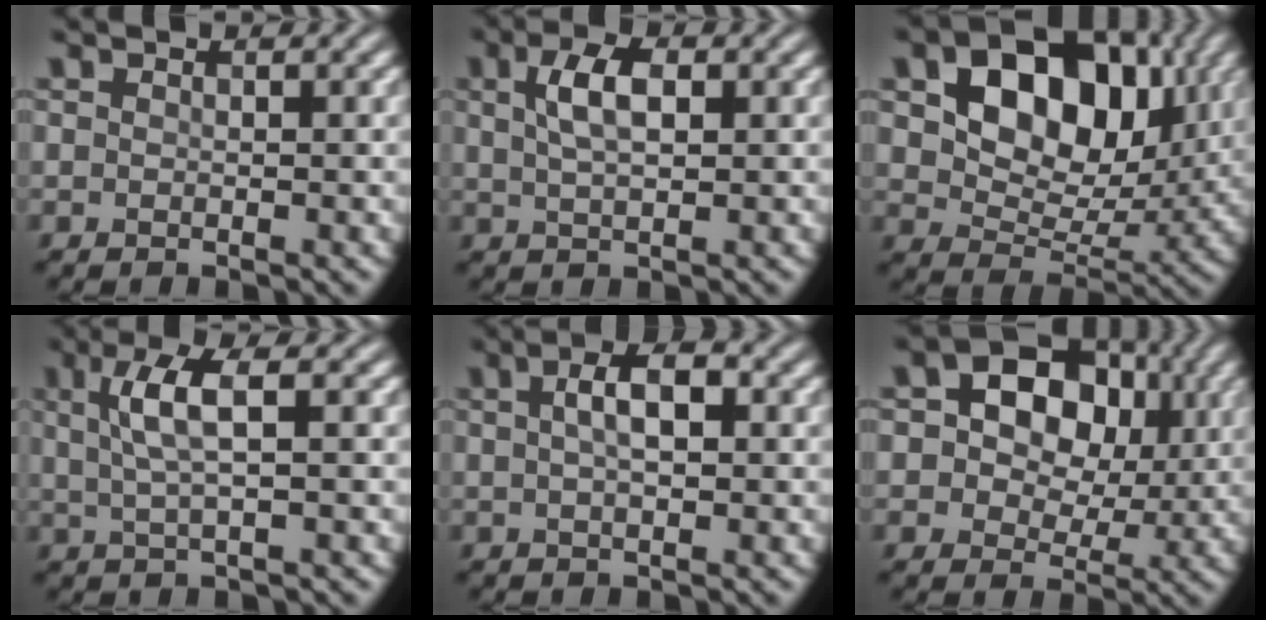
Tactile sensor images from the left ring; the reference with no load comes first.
{"total": 3.5, "force": [1.1, 1.6, 3.0], "torque": [-0.062, 0.007, 0.019]}
{"total": 11.6, "force": [3.5, 7.5, 8.0], "torque": [-0.128, 0.002, 0.051]}
{"total": 4.1, "force": [1.0, 1.0, 3.8], "torque": [-0.078, 0.004, 0.020]}
{"total": 3.5, "force": [0.7, 1.3, 3.1], "torque": [-0.057, 0.009, 0.008]}
{"total": 11.2, "force": [3.0, 8.7, 6.5], "torque": [-0.082, 0.046, 0.030]}